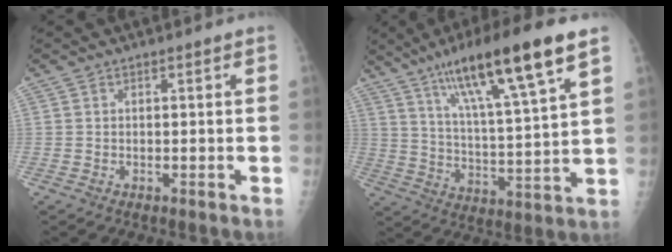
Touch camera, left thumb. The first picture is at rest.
{"total": 19.5, "force": [11.3, 2.5, 15.6], "torque": [-0.254, -0.034, 0.195]}